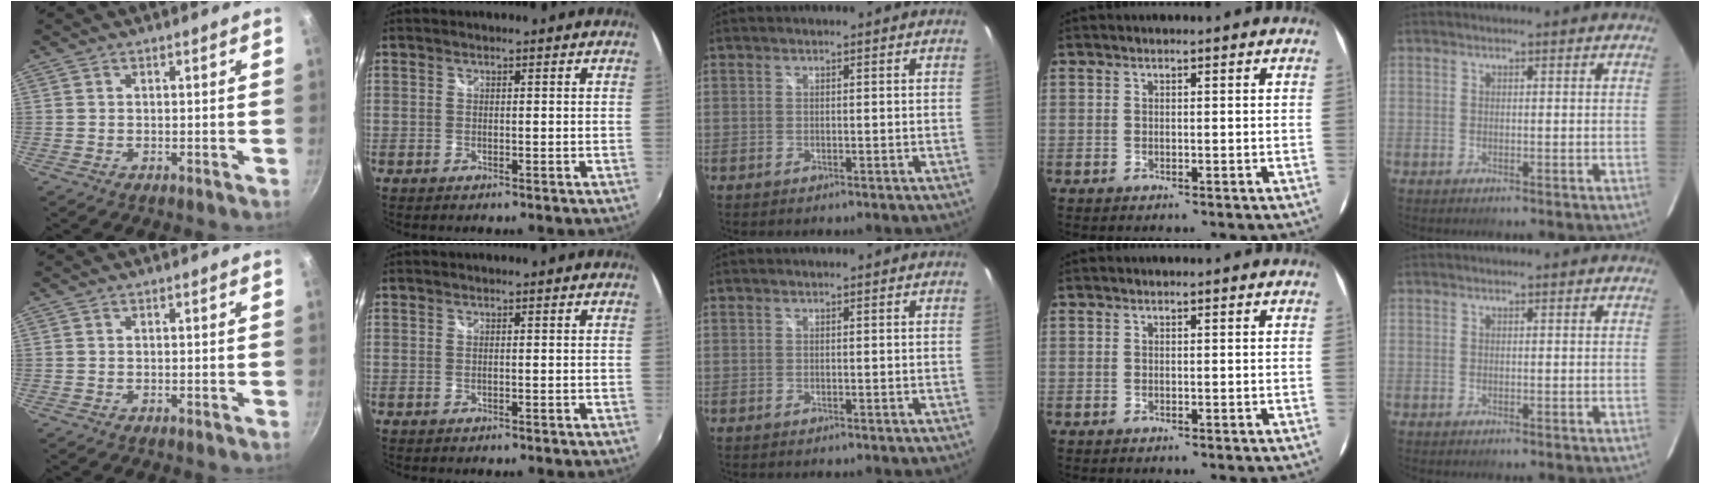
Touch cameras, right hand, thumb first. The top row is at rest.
{}